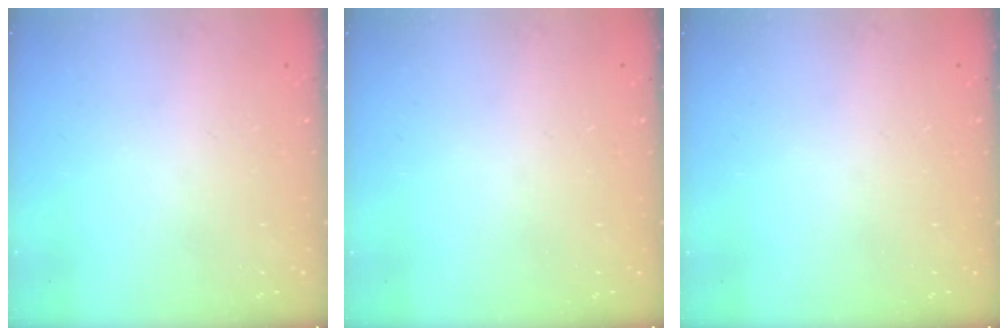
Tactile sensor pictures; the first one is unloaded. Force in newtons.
{"total": 0.0}
{"total": 0.0}